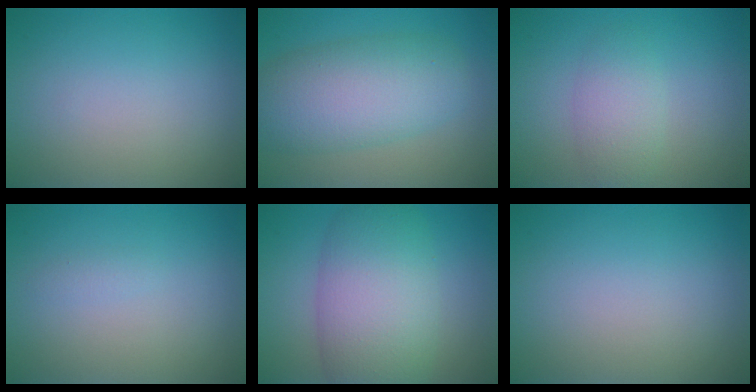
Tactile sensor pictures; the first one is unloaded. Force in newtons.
{"total": 7.5, "press": 7.5, "slide": 0.3}
{"total": 2.8, "press": 2.8, "slide": 0.1}
{"total": 0.6, "press": 0.6, "slide": 0.0}
{"total": 9.1, "press": 9.1, "slide": 0.3}
{"total": 0.0}